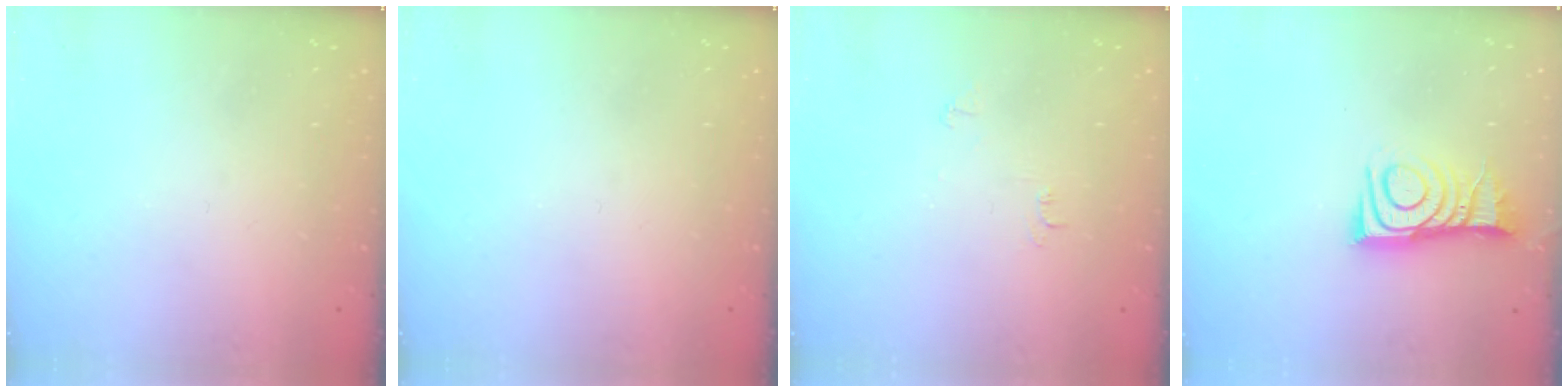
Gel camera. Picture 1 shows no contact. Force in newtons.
{"total": 0.0}
{"total": 3.8, "press": 3.8, "slide": 0.5}
{"total": 10.3, "press": 10.3, "slide": 0.1}